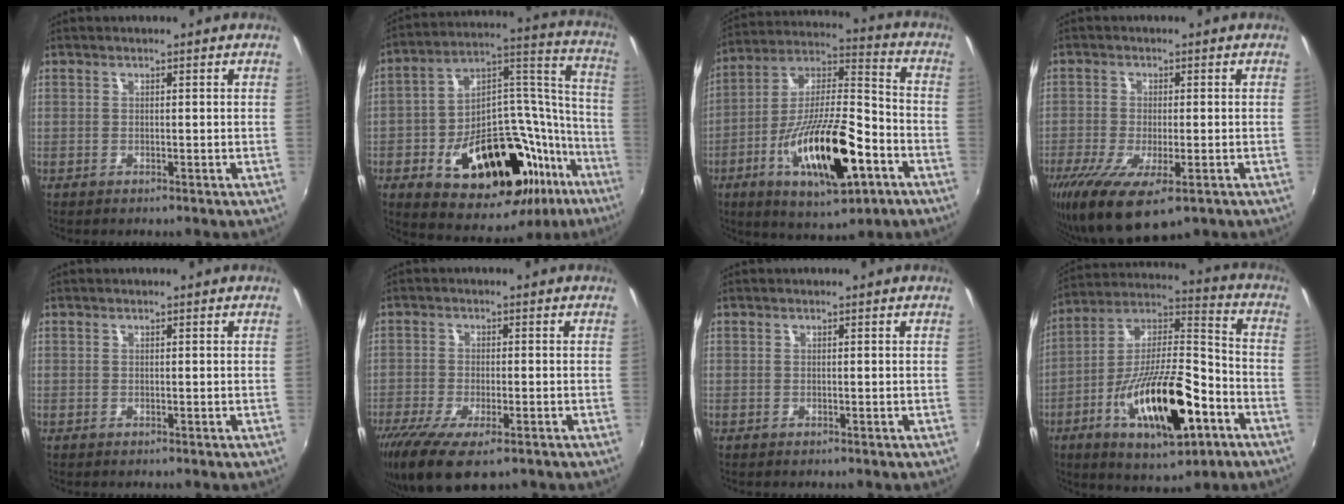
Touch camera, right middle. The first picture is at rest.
{"total": 30.8, "force": [-16.1, 17.1, 19.9], "torque": [-0.298, 0.061, -0.213]}
{"total": 20.6, "force": [-8.5, 6.8, 17.5], "torque": [-0.309, -0.004, -0.139]}
{"total": 11.5, "force": [-6.5, 3.9, 8.7], "torque": [-0.185, -0.051, -0.106]}
{"total": 0.0}
{"total": 12.0, "force": [-7.8, 4.3, 8.1], "torque": [-0.181, -0.048, -0.132]}
{"total": 0.0}
{"total": 21.2, "force": [-8.8, 7.4, 17.8], "torque": [-0.308, -0.002, -0.144]}